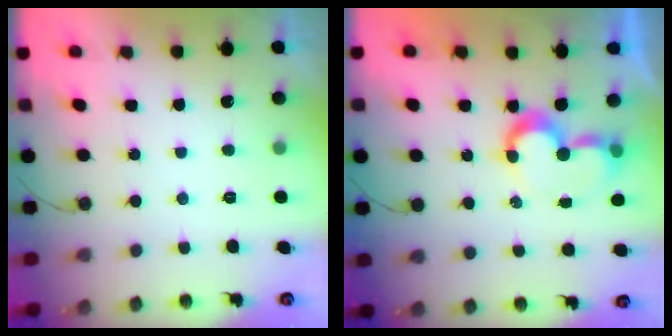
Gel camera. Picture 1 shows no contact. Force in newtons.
{"total": 8.8, "press": 8.8, "slide": 0.7}